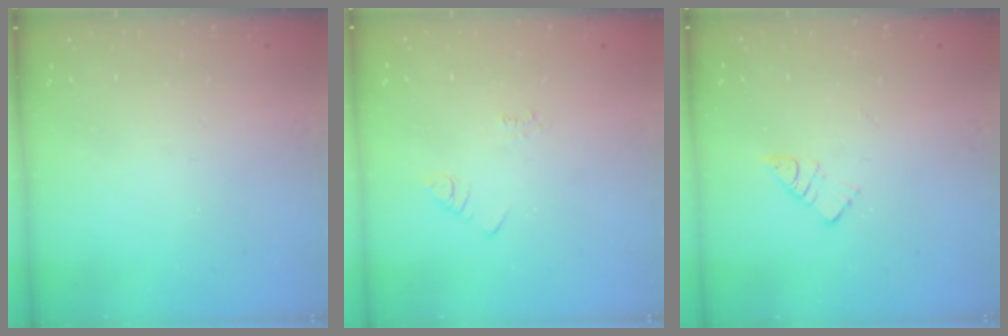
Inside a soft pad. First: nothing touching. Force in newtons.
{"total": 2.2, "press": 2.1, "slide": 0.4}
{"total": 5.6, "press": 5.6, "slide": 0.2}